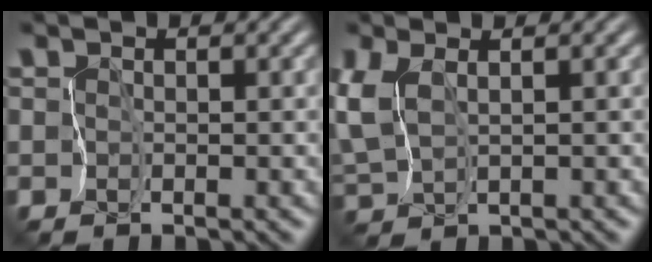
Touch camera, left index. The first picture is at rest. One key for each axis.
{"total": 3.1, "fx": 1.0, "fy": 1.7, "fz": 2.3, "tx": -0.071, "ty": -0.004, "tz": 0.028}